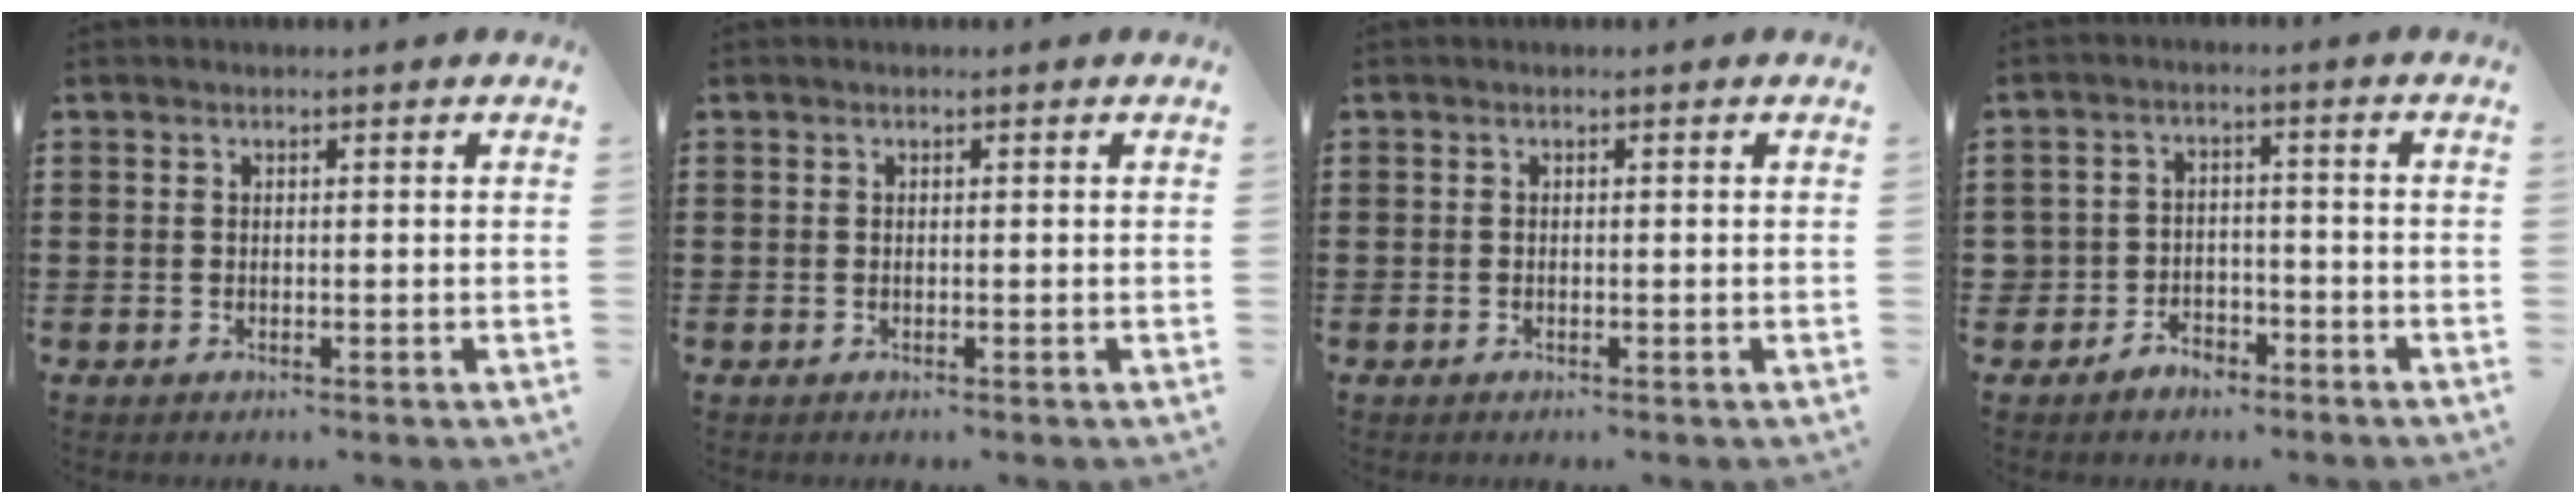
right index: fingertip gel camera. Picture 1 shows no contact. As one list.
[{"total": 0.0}, {"total": 0.0}, {"total": 3.3, "force": [-2.6, 2.0, 0.1], "torque": [-0.013, 0.008, -0.055]}]